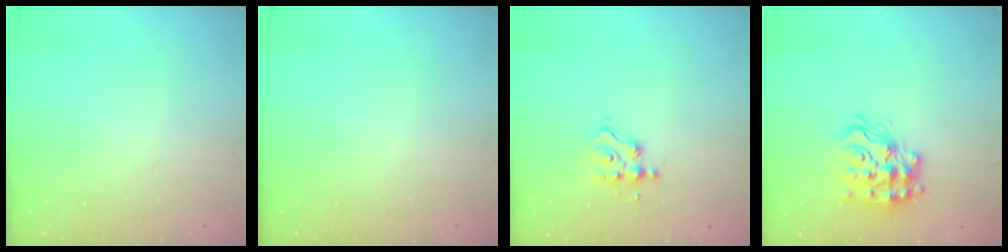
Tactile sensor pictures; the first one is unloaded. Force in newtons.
{"total": 0.0}
{"total": 4.8, "press": 4.7, "slide": 0.4}
{"total": 15.7, "press": 15.6, "slide": 0.7}